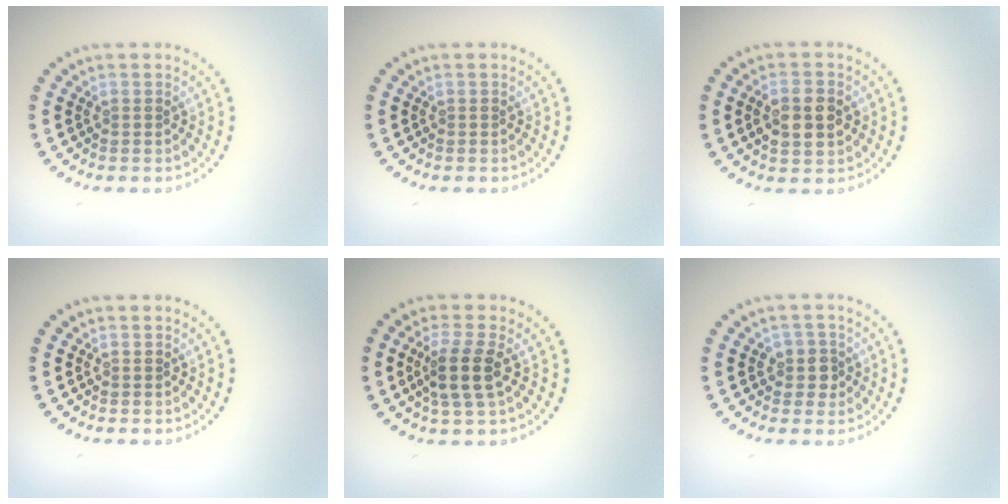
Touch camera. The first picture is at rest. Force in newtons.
{"total": 0.0}
{"total": 3.4, "press": 3.4, "slide": 0.2}
{"total": 0.0}
{"total": 3.2, "press": 2.7, "slide": 1.8}
{"total": 1.9, "press": 1.6, "slide": 1.1}